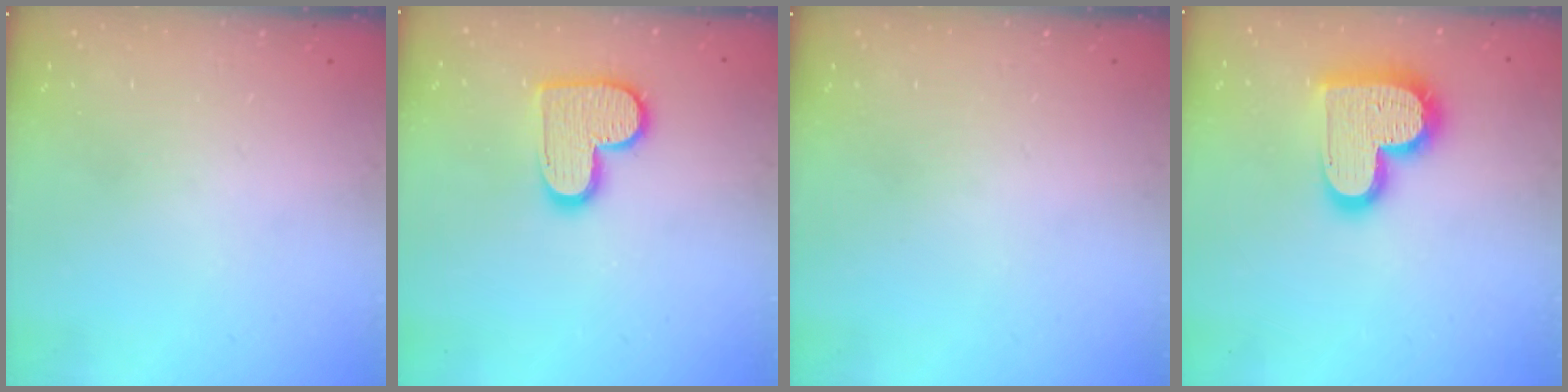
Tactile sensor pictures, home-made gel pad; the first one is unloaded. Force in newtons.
{"total": 12.8, "press": 12.8, "slide": 0.9}
{"total": 0.0}
{"total": 17.6, "press": 17.5, "slide": 1.0}